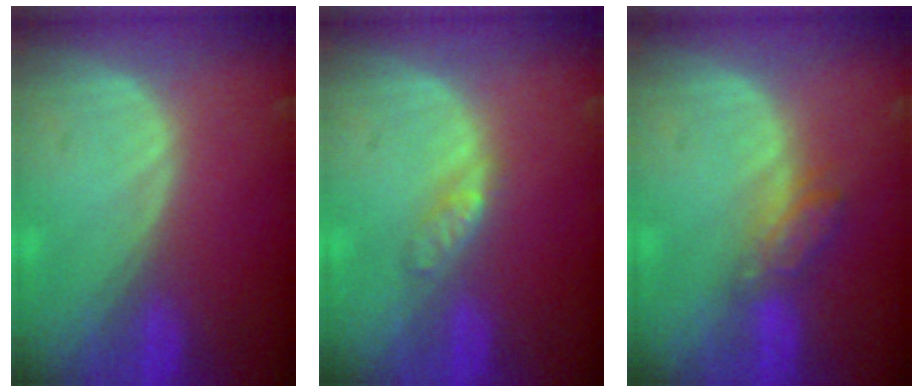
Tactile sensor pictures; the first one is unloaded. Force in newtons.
{"total": 2.4, "press": 2.4, "slide": 0.2}
{"total": 4.3, "press": 4.1, "slide": 1.5}